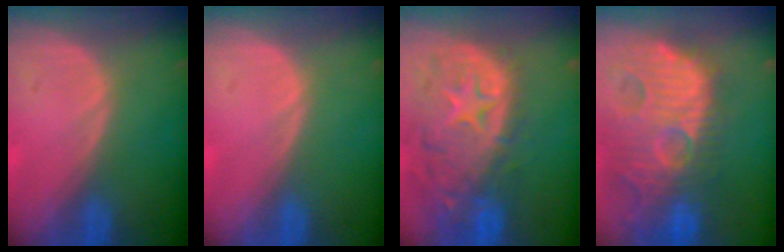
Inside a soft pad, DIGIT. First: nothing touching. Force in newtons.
{"total": 0.0}
{"total": 14.0, "press": 11.3, "slide": 8.2}
{"total": 14.6, "press": 12.5, "slide": 7.5}